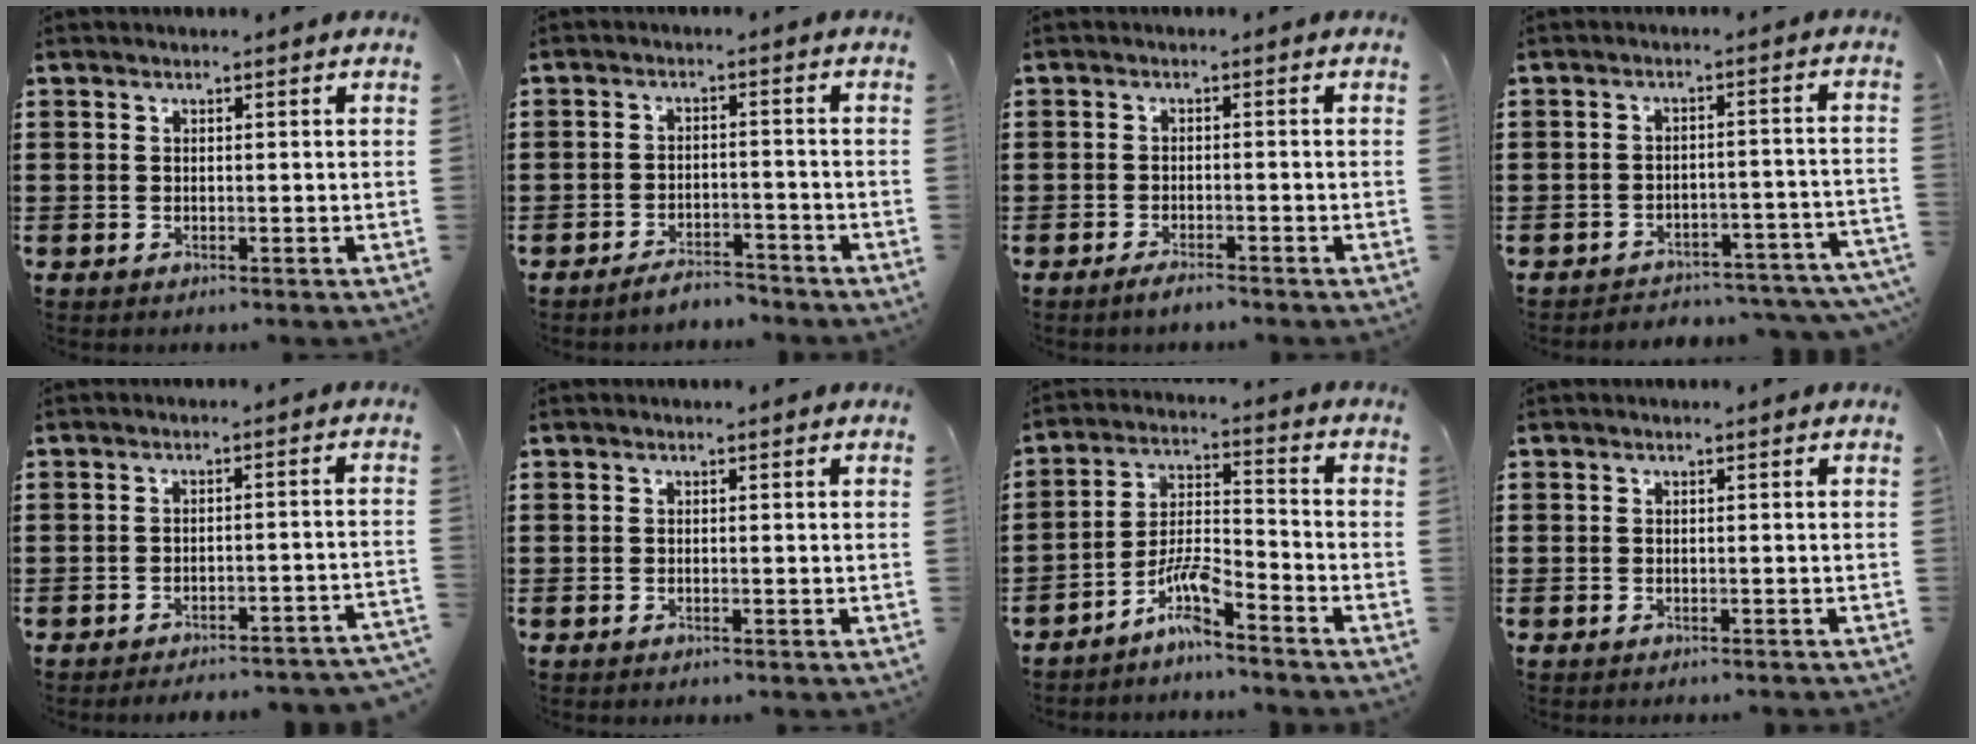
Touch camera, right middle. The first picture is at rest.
{"total": 3.4, "force": [-3.3, 0.5, 0.4], "torque": [-0.009, 0.005, -0.067]}
{"total": 1.8, "force": [-1.6, 0.1, 0.8], "torque": [-0.016, -0.001, -0.029]}
{"total": 3.5, "force": [-3.4, 0.3, 0.3], "torque": [-0.010, 0.005, -0.074]}
{"total": 3.1, "force": [-3.0, -0.2, 0.7], "torque": [-0.013, 0.001, -0.064]}
{"total": 0.0}
{"total": 6.4, "force": [-5.0, 0.7, 3.8], "torque": [-0.094, -0.008, -0.103]}
{"total": 0.6, "force": [-0.6, 0.1, 0.0], "torque": [0.000, 0.001, -0.013]}